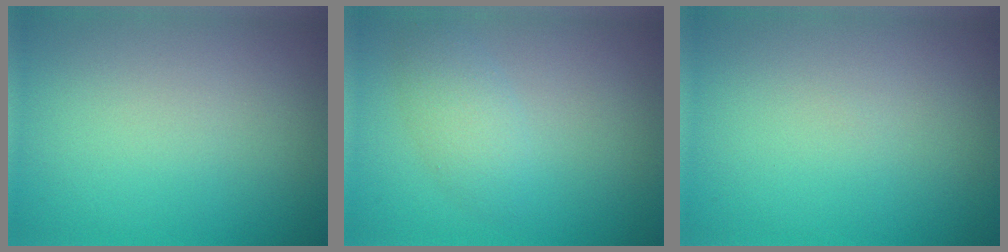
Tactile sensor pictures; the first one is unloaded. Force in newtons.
{"total": 2.3, "press": 2.3, "slide": 0.1}
{"total": 0.5, "press": 0.5, "slide": 0.1}